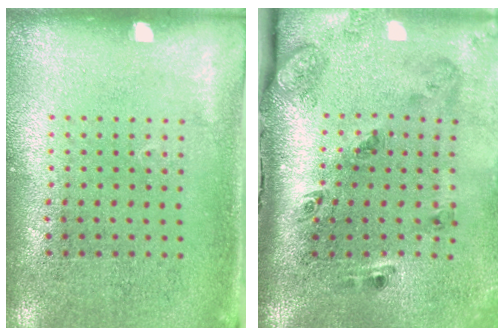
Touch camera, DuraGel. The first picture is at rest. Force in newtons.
{"total": 3.2, "press": 2.1, "slide": 2.5}